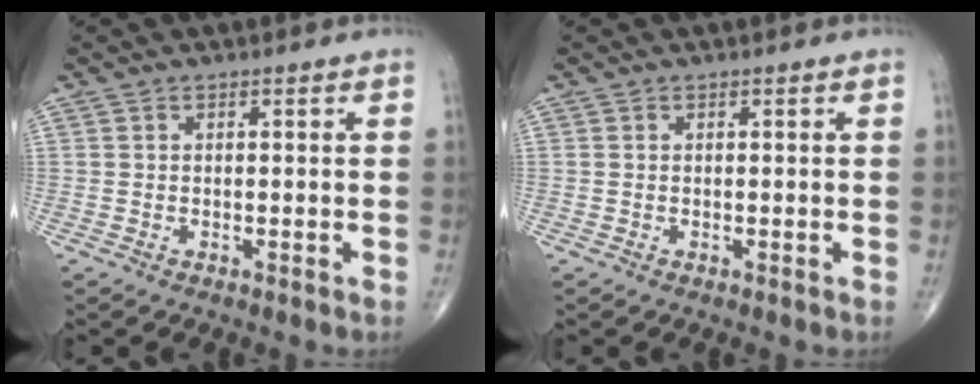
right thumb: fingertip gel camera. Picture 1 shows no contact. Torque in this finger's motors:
{"motor_torque": [-0.01, -0.22, -0.18, -0.03, 0.00]}